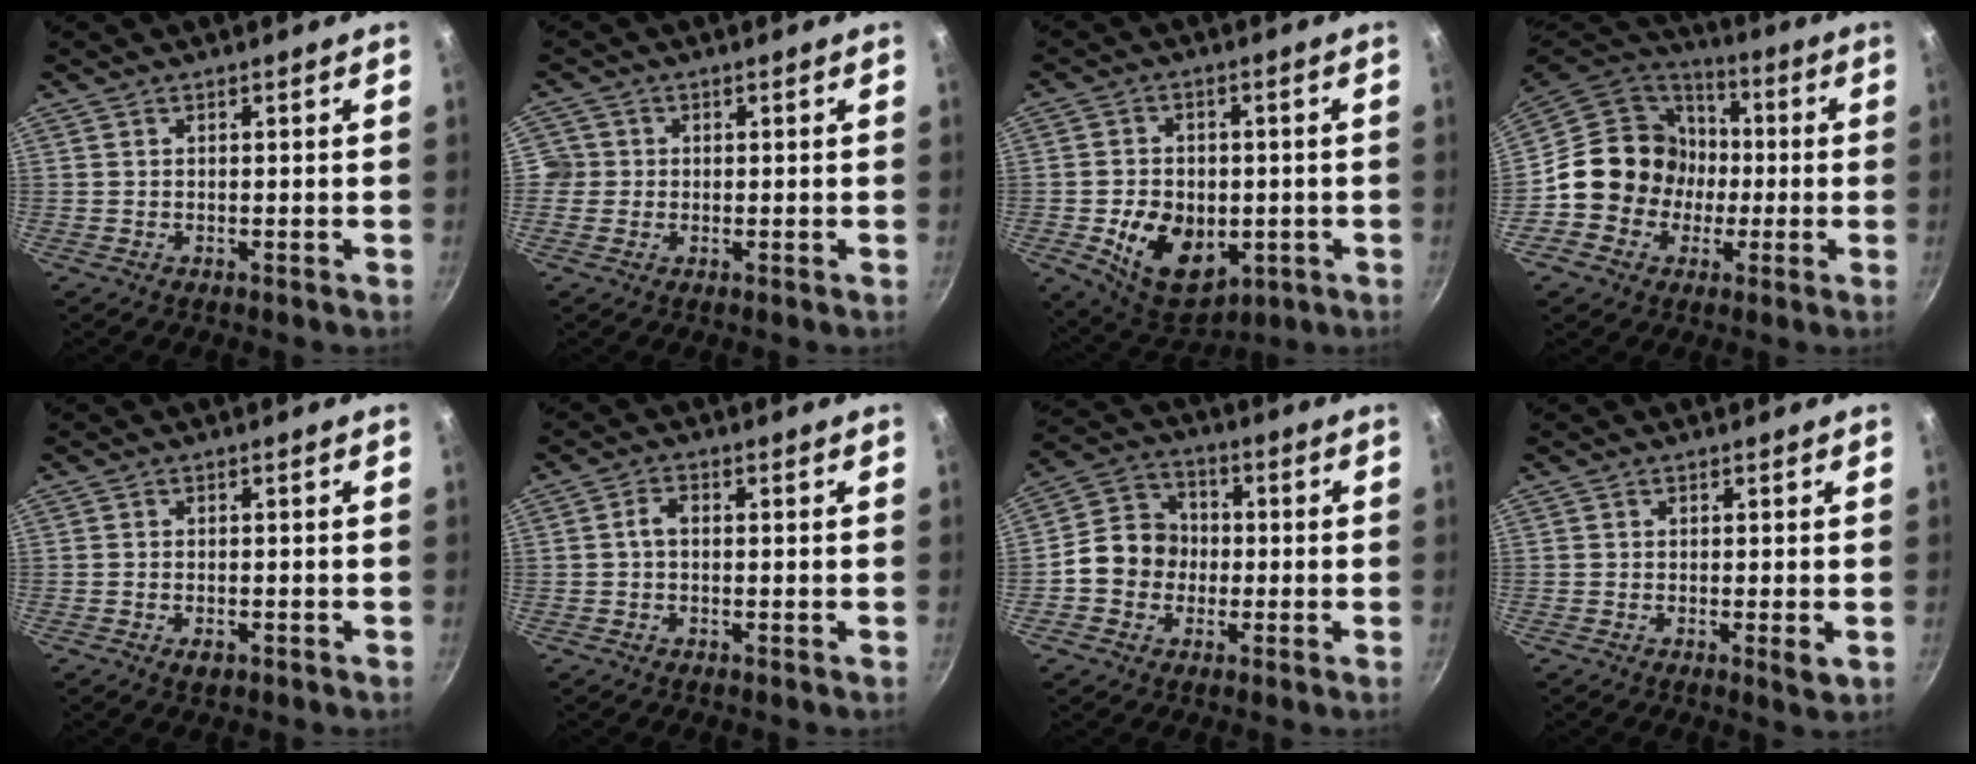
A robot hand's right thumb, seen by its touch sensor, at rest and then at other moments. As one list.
[{"total": 3.0, "force": [-0.2, 3.0, 0.4], "torque": [0.014, 0.009, -0.009]}, {"total": 14.3, "force": [-3.2, 10.2, 9.5], "torque": [-0.124, -0.001, -0.033]}, {"total": 15.8, "force": [-1.6, 14.7, 5.4], "torque": [-0.049, 0.039, -0.035]}, {"total": 2.0, "force": [-1.0, 1.1, 1.4], "torque": [-0.025, 0.005, -0.018]}, {"total": 2.3, "force": [-0.2, 1.5, 1.7], "torque": [-0.029, 0.010, -0.006]}, {"total": 9.9, "force": [-1.4, 8.7, 4.5], "torque": [-0.042, 0.026, -0.044]}, {"total": 1.9, "force": [-0.3, 0.4, 1.8], "torque": [-0.033, -0.008, -0.007]}]